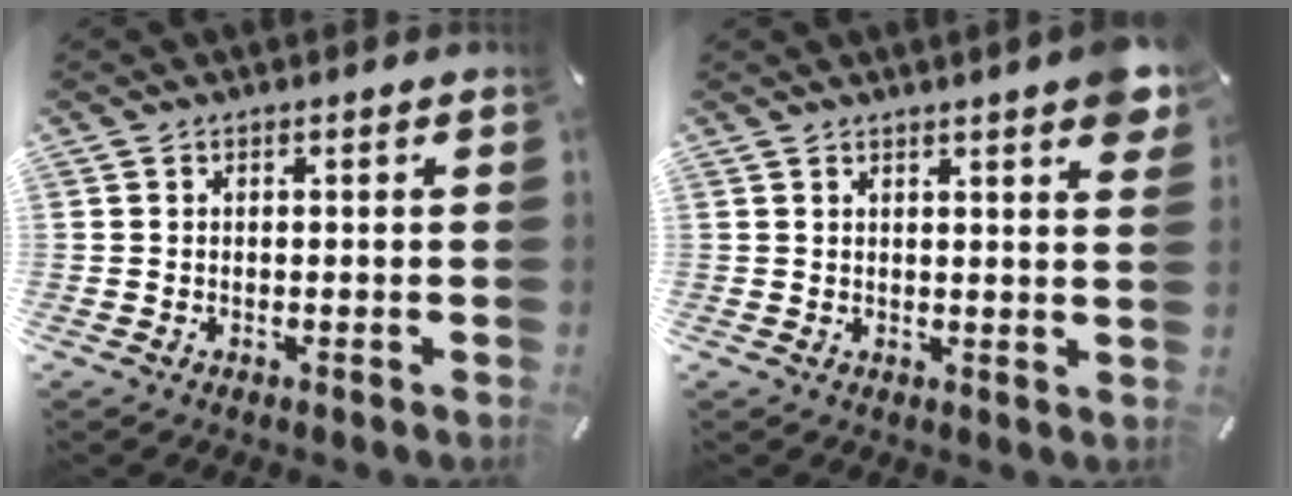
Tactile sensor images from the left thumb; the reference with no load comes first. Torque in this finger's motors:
{"motor_torque": [2.50, 2.51, 1.42, -1.35, 0.42]}